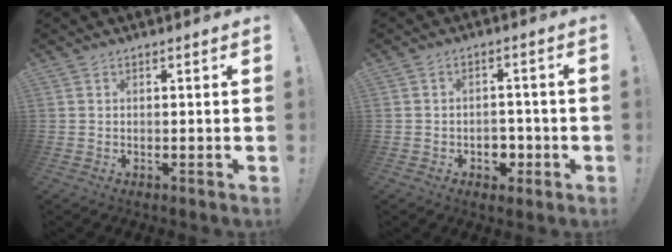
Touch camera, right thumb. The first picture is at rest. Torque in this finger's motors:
{"motor_torque": [0.30, 0.51, 0.27, -0.40, 0.00]}